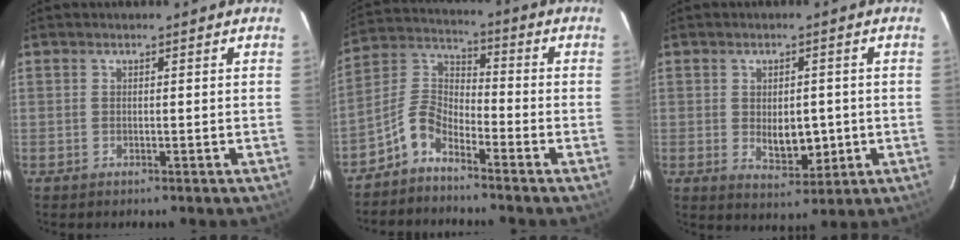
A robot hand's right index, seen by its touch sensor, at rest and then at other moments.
{"total": 6.0, "force": [-4.8, 2.2, 2.9], "torque": [-0.066, 0.017, -0.104]}
{"total": 6.0, "force": [-0.5, 3.2, 5.0], "torque": [-0.076, -0.008, 0.006]}